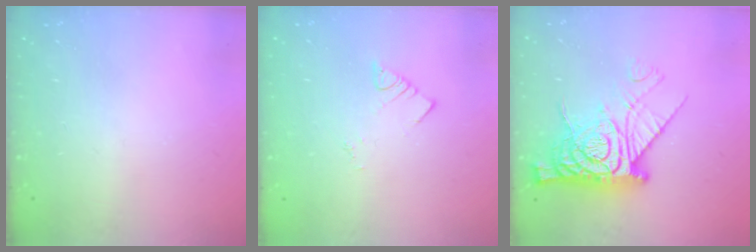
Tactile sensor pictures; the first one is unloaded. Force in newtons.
{"total": 1.8, "press": 1.8, "slide": 0.3}
{"total": 18.8, "press": 18.8, "slide": 1.6}